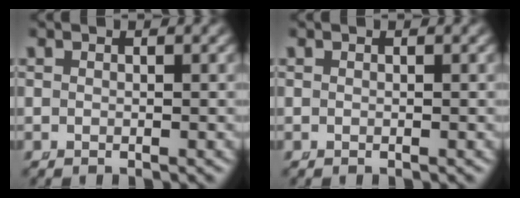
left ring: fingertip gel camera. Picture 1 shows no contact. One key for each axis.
{"total": 0.0}